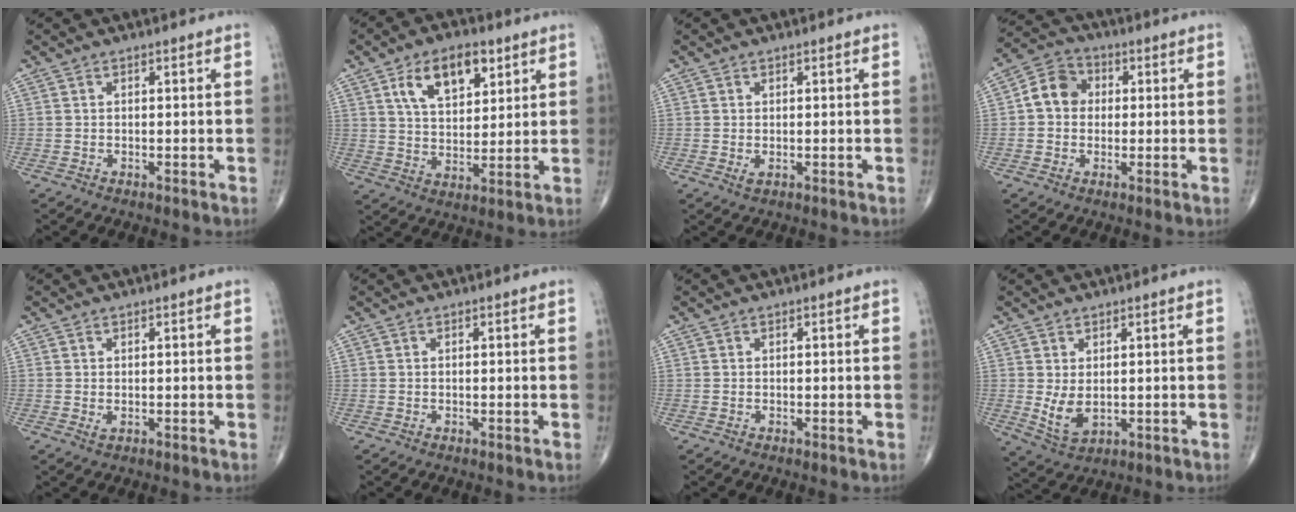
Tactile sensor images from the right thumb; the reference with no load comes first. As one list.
[{"total": 11.6, "force": [5.5, 6.3, 8.0], "torque": [-0.108, -0.018, 0.098]}, {"total": 1.0, "force": [0.0, 0.5, 0.8], "torque": [-0.014, -0.003, 0.001]}, {"total": 7.2, "force": [0.5, 6.1, 3.8], "torque": [-0.052, 0.020, -0.005]}, {"total": 0.9, "force": [0.0, 0.5, 0.7], "torque": [-0.013, -0.002, 0.003]}, {"total": 0.0}, {"total": 0.0}, {"total": 5.1, "force": [0.3, 3.0, 4.1], "torque": [-0.074, -0.011, 0.020]}]